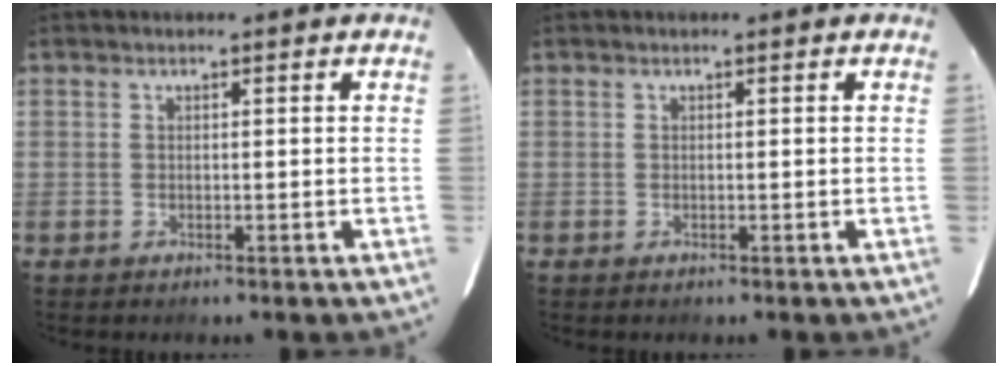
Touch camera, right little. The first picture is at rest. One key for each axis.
{"total": 0.0}